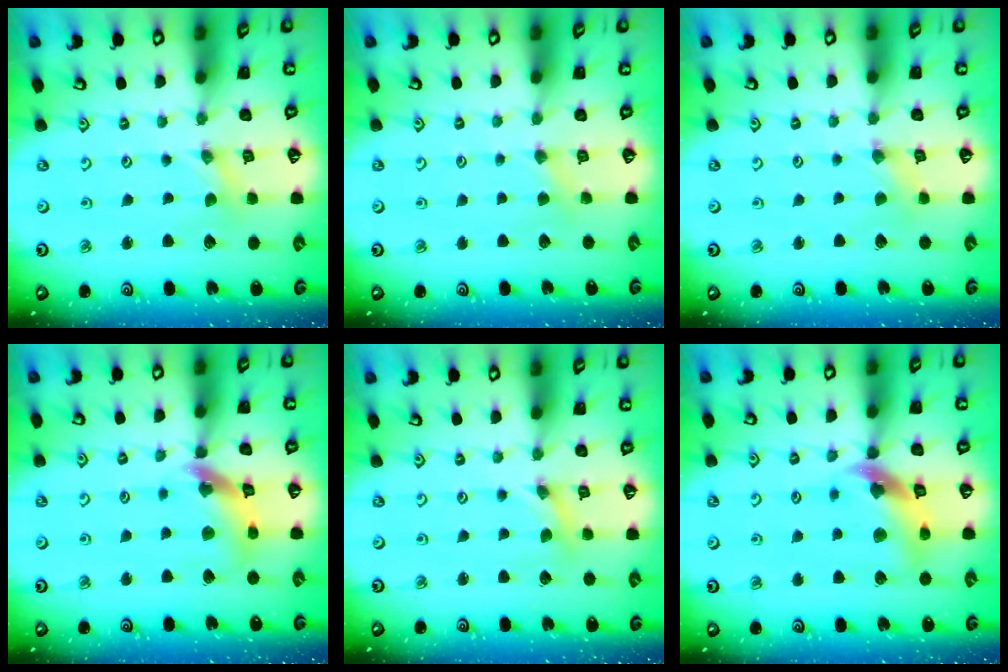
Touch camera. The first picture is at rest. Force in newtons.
{"total": 3.0, "press": 2.9, "slide": 0.5}
{"total": 0.8, "press": 0.8, "slide": 0.2}
{"total": 12.2, "press": 12.1, "slide": 1.5}
{"total": 1.4, "press": 1.4, "slide": 0.2}
{"total": 11.0, "press": 10.9, "slide": 1.5}